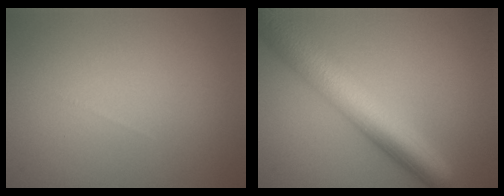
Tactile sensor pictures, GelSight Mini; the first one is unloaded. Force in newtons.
{"total": 8.0, "press": 8.0, "slide": 0.1}